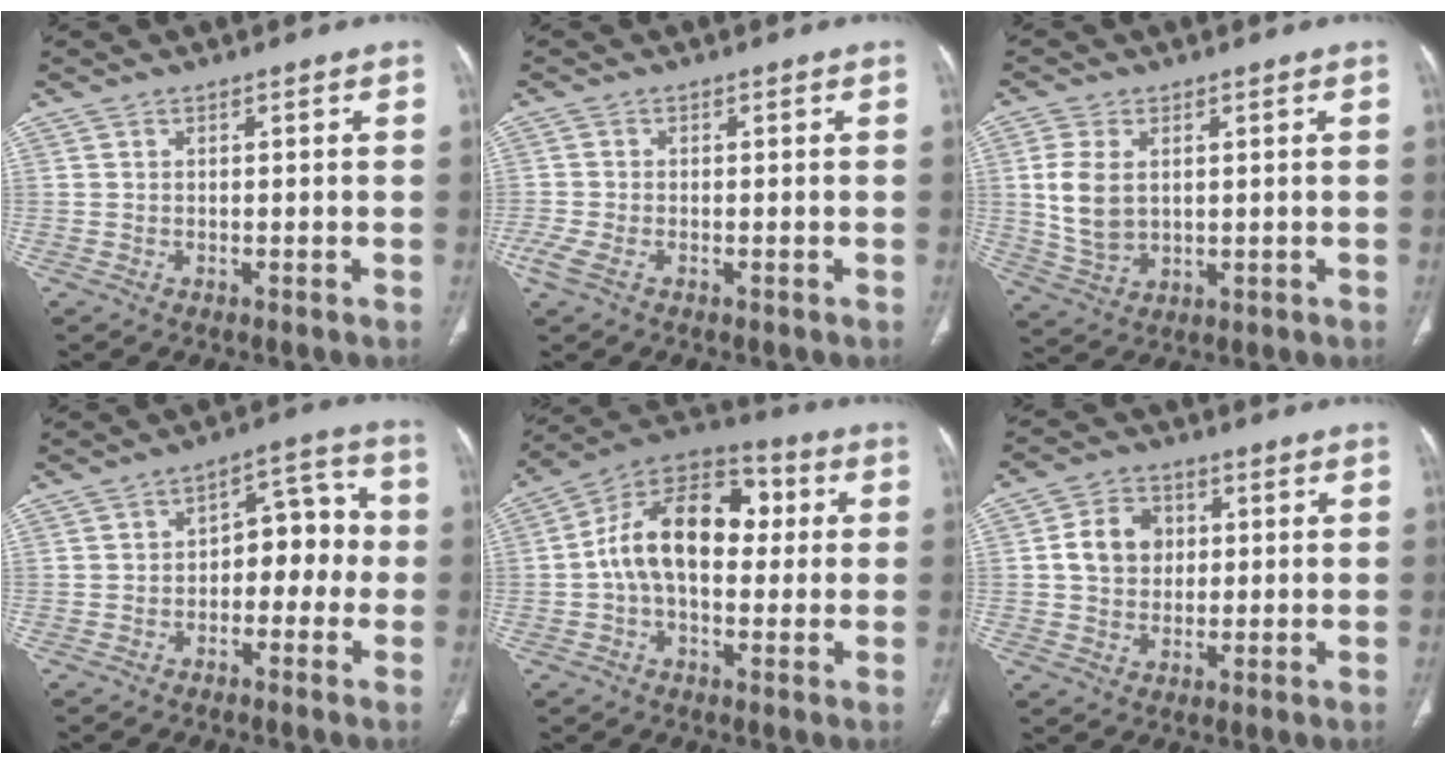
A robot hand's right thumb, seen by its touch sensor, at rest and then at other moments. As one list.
[{"total": 3.3, "force": [-1.5, 1.6, 2.4], "torque": [-0.068, -0.001, -0.031]}, {"total": 8.3, "force": [1.3, 5.4, 6.2], "torque": [-0.129, -0.010, 0.037]}, {"total": 9.2, "force": [-1.4, 5.7, 7.0], "torque": [-0.052, 0.045, -0.031]}, {"total": 17.3, "force": [1.4, 10.8, 13.4], "torque": [-0.197, 0.042, 0.014]}, {"total": 8.2, "force": [1.1, 6.8, 4.6], "torque": [-0.054, 0.006, 0.014]}]